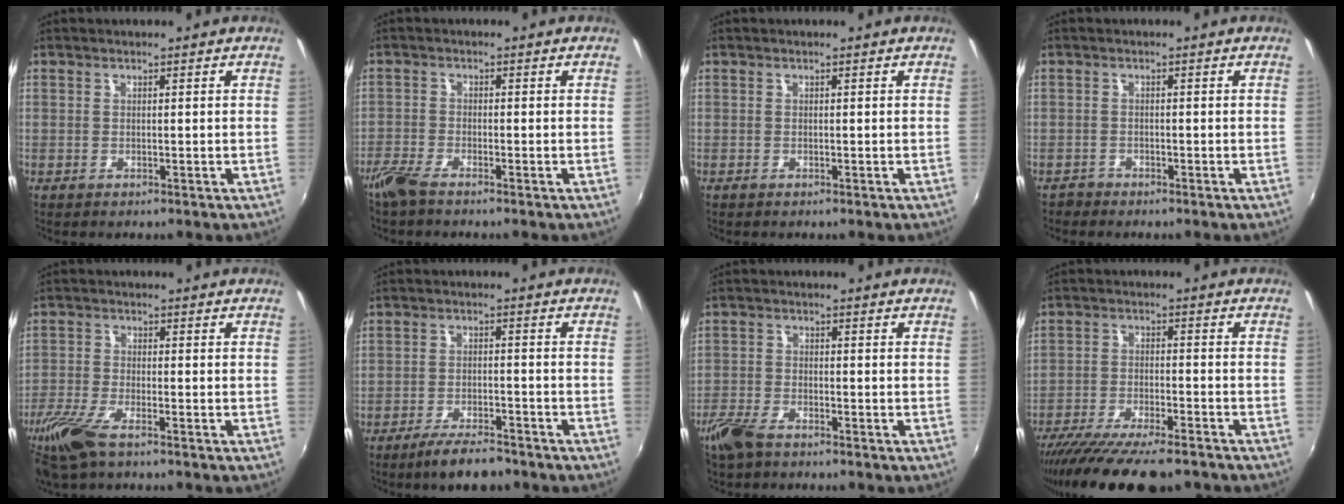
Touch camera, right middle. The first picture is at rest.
{"total": 4.0, "force": [-3.4, 0.7, 2.0], "torque": [-0.058, -0.010, -0.072]}
{"total": 0.0}
{"total": 1.5, "force": [-1.4, 0.7, -0.1], "torque": [-0.002, 0.000, -0.027]}
{"total": 8.5, "force": [-5.9, 2.4, 5.8], "torque": [-0.147, -0.024, -0.120]}
{"total": 7.5, "force": [-6.1, 1.8, 3.8], "torque": [-0.086, -0.010, -0.102]}
{"total": 5.6, "force": [-4.4, 2.1, 2.8], "torque": [-0.078, -0.010, -0.090]}
{"total": 17.8, "force": [-14.8, 3.6, 9.2], "torque": [-0.179, -0.044, -0.235]}